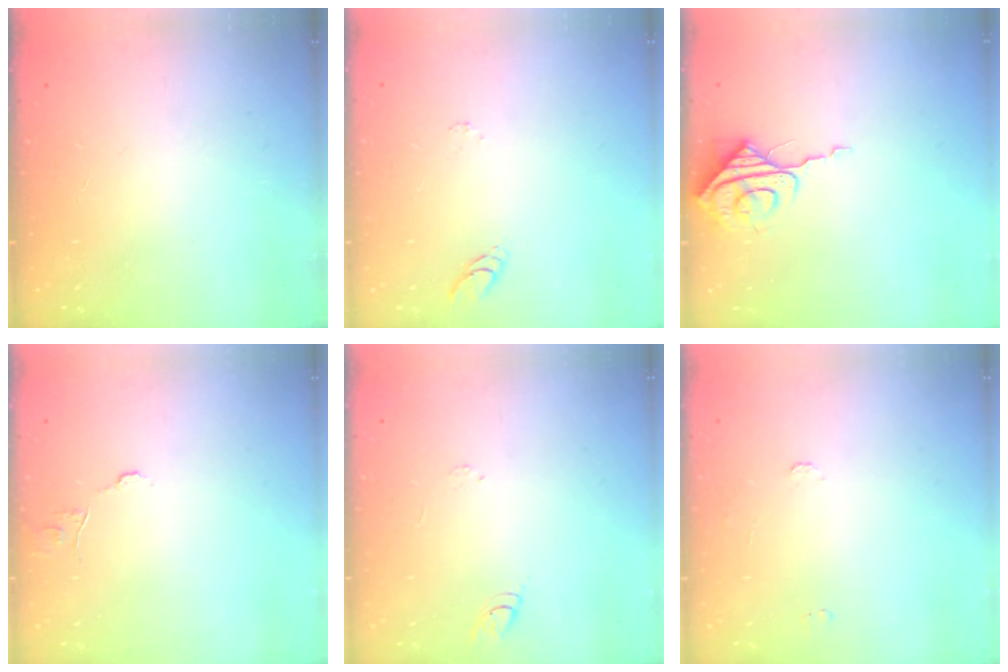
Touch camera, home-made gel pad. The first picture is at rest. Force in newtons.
{"total": 5.8, "press": 5.8, "slide": 0.6}
{"total": 7.6, "press": 7.5, "slide": 0.7}
{"total": 6.4, "press": 6.4, "slide": 0.5}
{"total": 5.5, "press": 5.4, "slide": 0.5}
{"total": 5.5, "press": 5.5, "slide": 0.4}